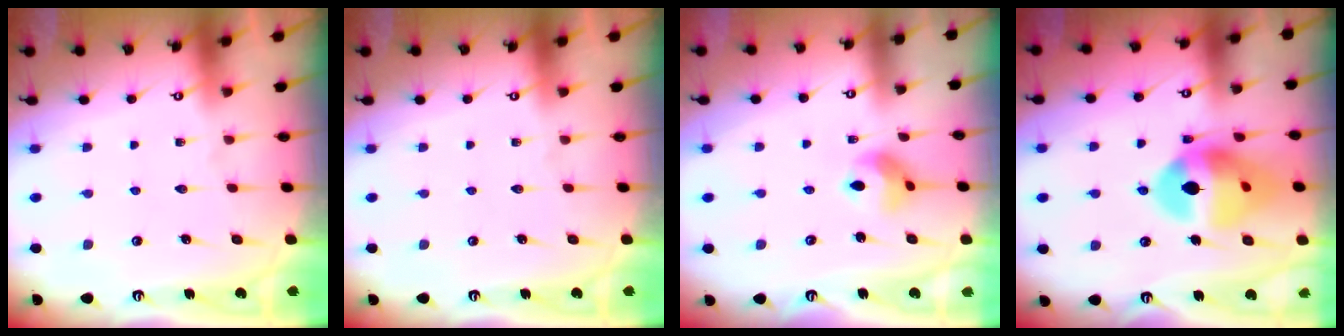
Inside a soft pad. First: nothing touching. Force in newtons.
{"total": 0.0}
{"total": 7.2, "press": 7.2, "slide": 0.3}
{"total": 15.6, "press": 14.5, "slide": 5.7}